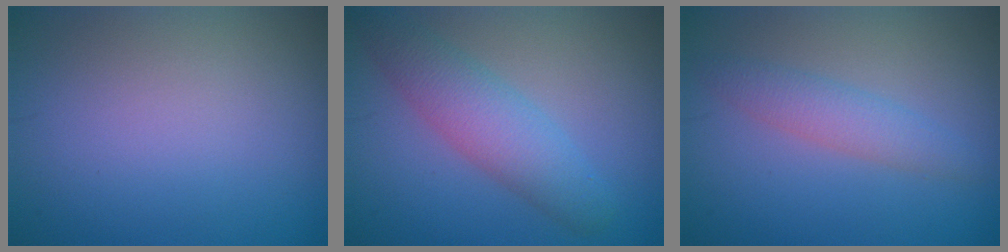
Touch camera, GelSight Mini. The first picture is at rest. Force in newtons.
{"total": 4.5, "press": 4.5, "slide": 0.2}
{"total": 2.4, "press": 2.4, "slide": 0.0}